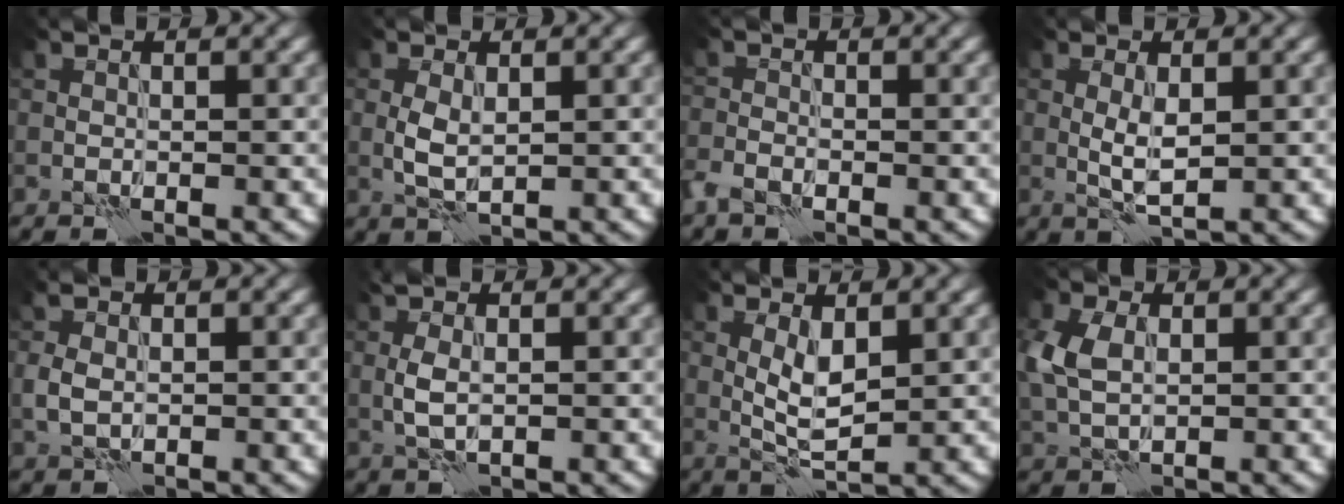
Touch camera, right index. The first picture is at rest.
{"total": 2.1, "force": [0.4, 1.1, 1.7], "torque": [-0.041, -0.002, 0.007]}
{"total": 1.8, "force": [-1.3, 0.9, 0.8], "torque": [-0.020, -0.003, -0.037]}
{"total": 2.2, "force": [0.4, 0.7, 2.0], "torque": [-0.045, -0.004, 0.009]}
{"total": 2.0, "force": [0.2, 1.5, 1.3], "torque": [-0.037, -0.001, 0.002]}
{"total": 2.0, "force": [0.3, 0.9, 1.8], "torque": [-0.045, 0.001, 0.006]}
{"total": 2.9, "force": [0.8, 1.1, 2.6], "torque": [-0.056, -0.003, 0.017]}
{"total": 4.1, "force": [0.9, 2.8, 2.8], "torque": [-0.077, 0.006, 0.014]}